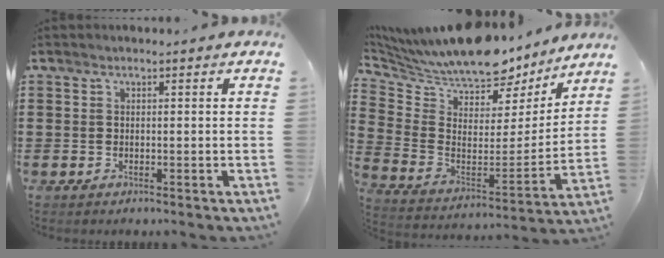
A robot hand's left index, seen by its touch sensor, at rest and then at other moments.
{"total": 10.5, "force": [10.0, 2.4, 2.1], "torque": [-0.081, -0.079, 0.168]}